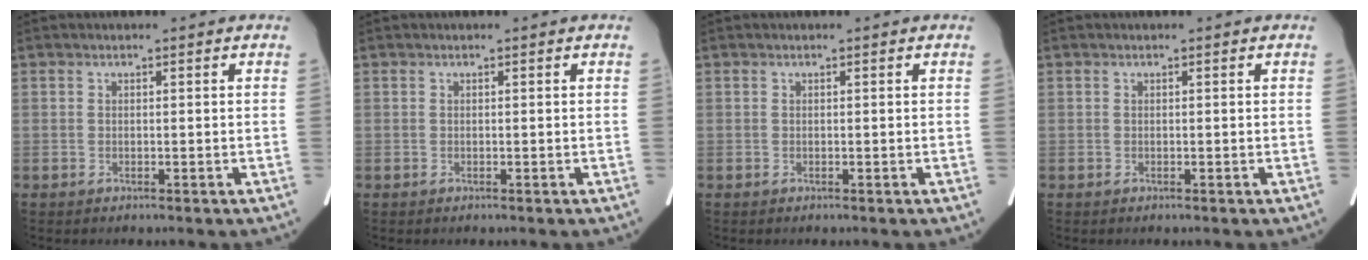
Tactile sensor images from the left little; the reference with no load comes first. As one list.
[{"total": 0.0}, {"total": 0.0}, {"total": 0.0}]